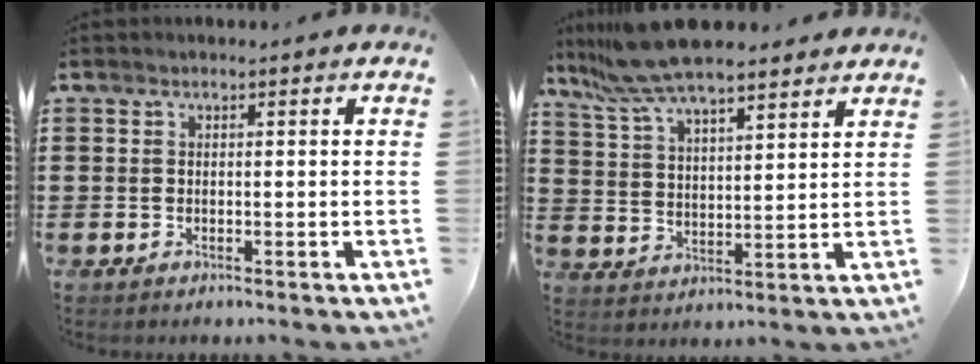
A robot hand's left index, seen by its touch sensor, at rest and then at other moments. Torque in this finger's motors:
{"motor_torque": [0.71, -1.42, 1.05, 0.21]}